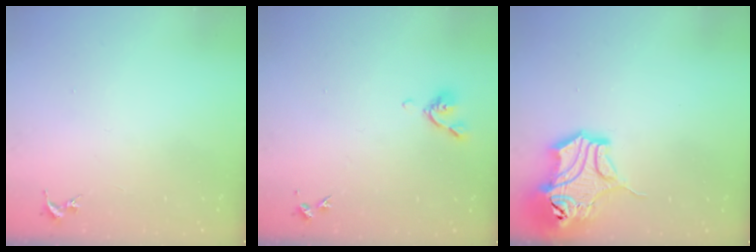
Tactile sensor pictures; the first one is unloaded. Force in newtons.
{"total": 5.9, "press": 5.8, "slide": 0.9}
{"total": 16.0, "press": 15.8, "slide": 2.5}